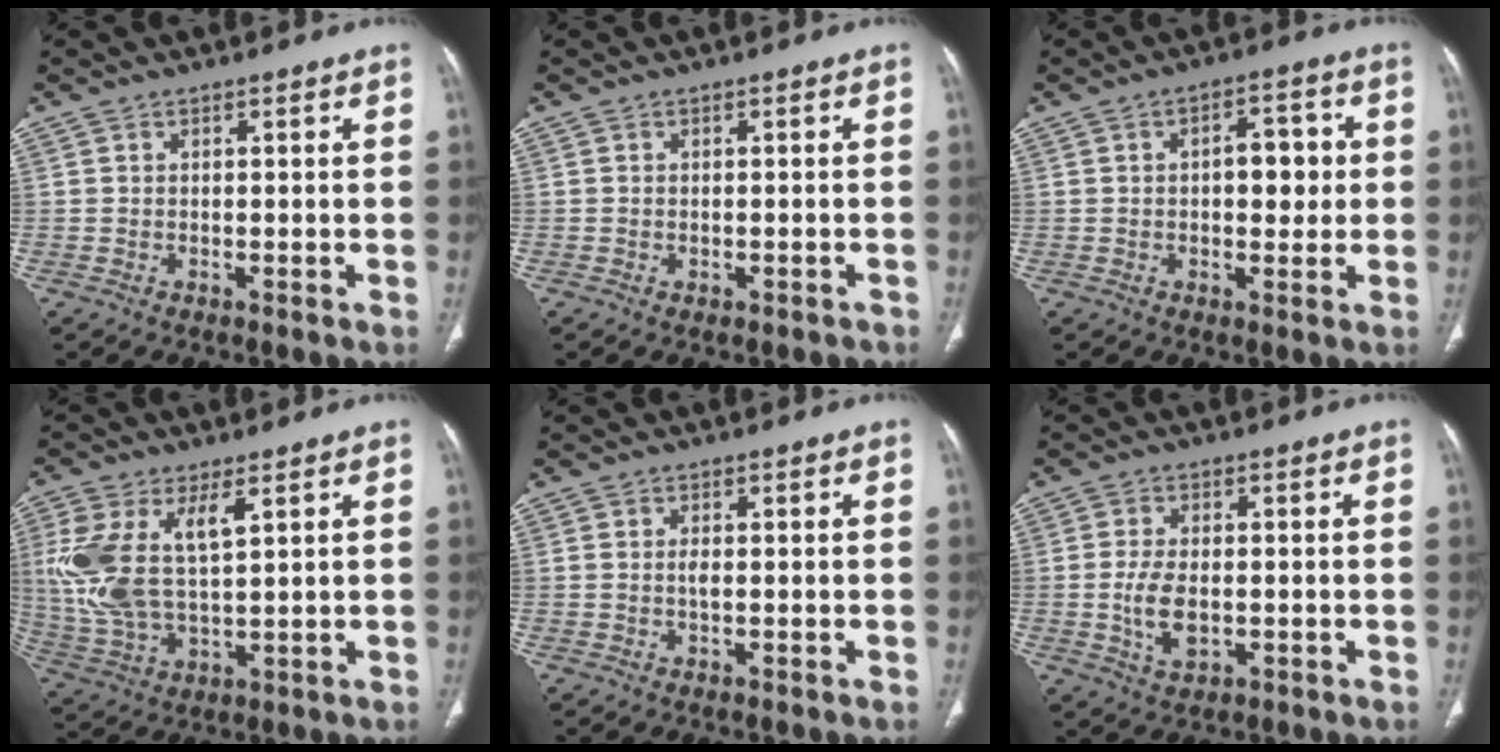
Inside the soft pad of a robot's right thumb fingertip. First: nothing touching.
{"total": 1.1, "force": [-0.7, 0.8, 0.4], "torque": [-0.007, 0.009, -0.005]}
{"total": 7.0, "force": [0.6, 3.8, 5.9], "torque": [-0.061, 0.012, 0.005]}
{"total": 13.8, "force": [4.1, 6.4, 11.6], "torque": [-0.261, -0.007, 0.093]}
{"total": 1.1, "force": [0.0, 0.4, 1.0], "torque": [-0.023, -0.001, 0.001]}
{"total": 6.2, "force": [-0.9, 3.5, 5.0], "torque": [-0.099, -0.004, -0.011]}